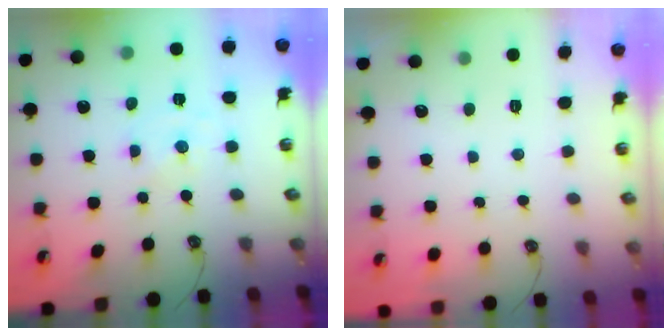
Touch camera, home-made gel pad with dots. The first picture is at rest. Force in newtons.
{"total": 0.0}